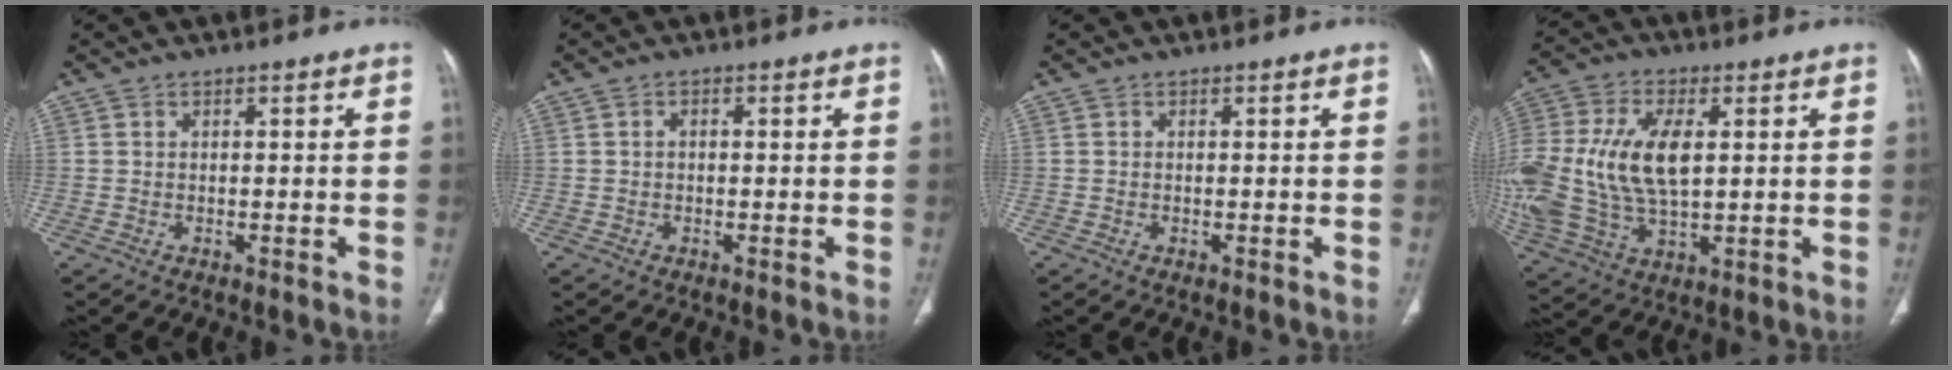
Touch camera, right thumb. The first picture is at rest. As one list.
[{"total": 0.8, "force": [0.0, 0.6, 0.6], "torque": [-0.010, 0.003, -0.001]}, {"total": 0.0}, {"total": 22.4, "force": [2.0, 12.4, 18.5], "torque": [-0.443, -0.002, 0.042]}]